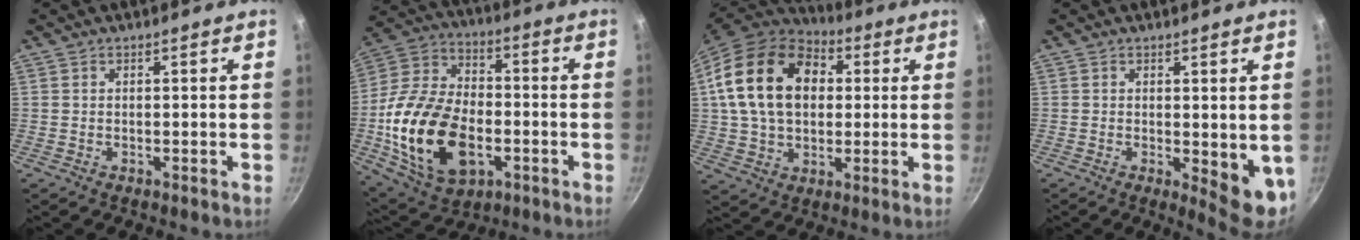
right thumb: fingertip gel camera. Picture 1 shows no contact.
{"total": 23.9, "force": [-5.6, 14.9, 17.8], "torque": [-0.331, 0.026, -0.095]}
{"total": 20.9, "force": [4.5, 14.8, 14.1], "torque": [-0.228, 0.019, 0.072]}
{"total": 6.9, "force": [0.0, 2.7, 6.3], "torque": [-0.067, -0.009, 0.007]}